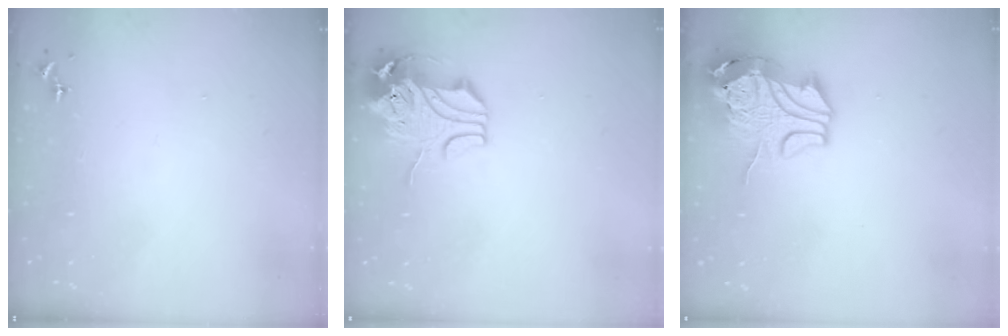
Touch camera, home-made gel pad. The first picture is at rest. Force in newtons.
{"total": 10.6, "press": 10.5, "slide": 1.9}
{"total": 12.8, "press": 12.7, "slide": 1.8}